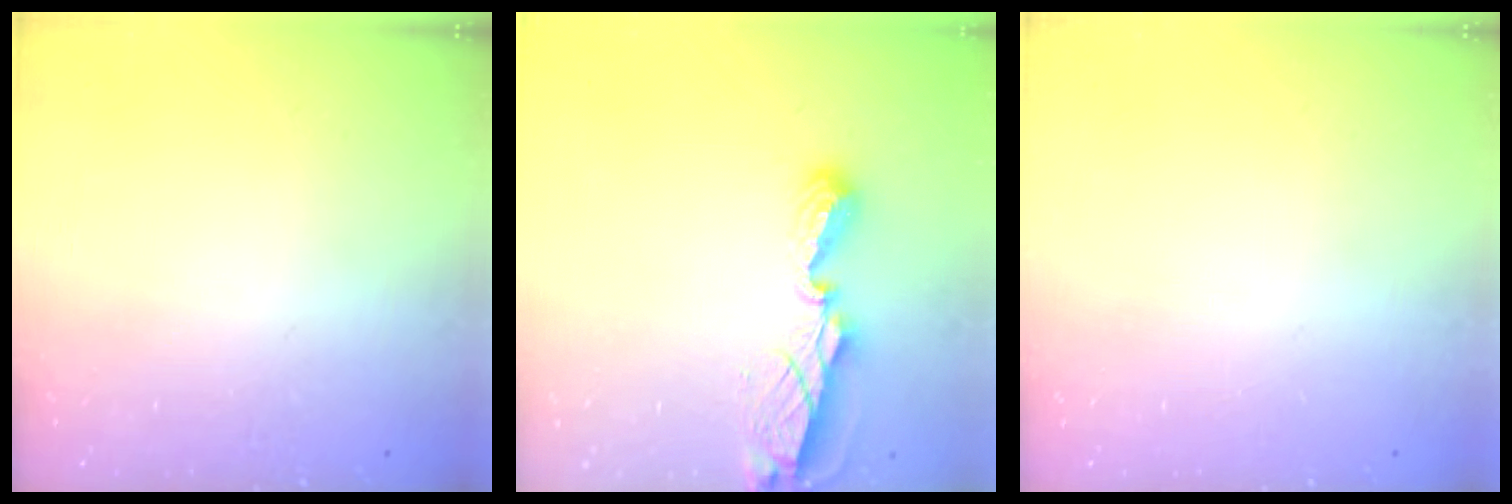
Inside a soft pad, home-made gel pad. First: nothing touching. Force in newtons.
{"total": 8.3, "press": 8.3, "slide": 0.7}
{"total": 0.0}